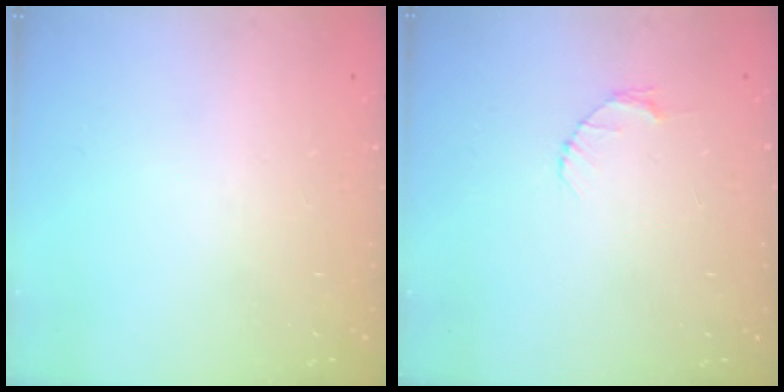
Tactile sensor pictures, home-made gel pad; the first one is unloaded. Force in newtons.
{"total": 2.6, "press": 2.6, "slide": 0.3}